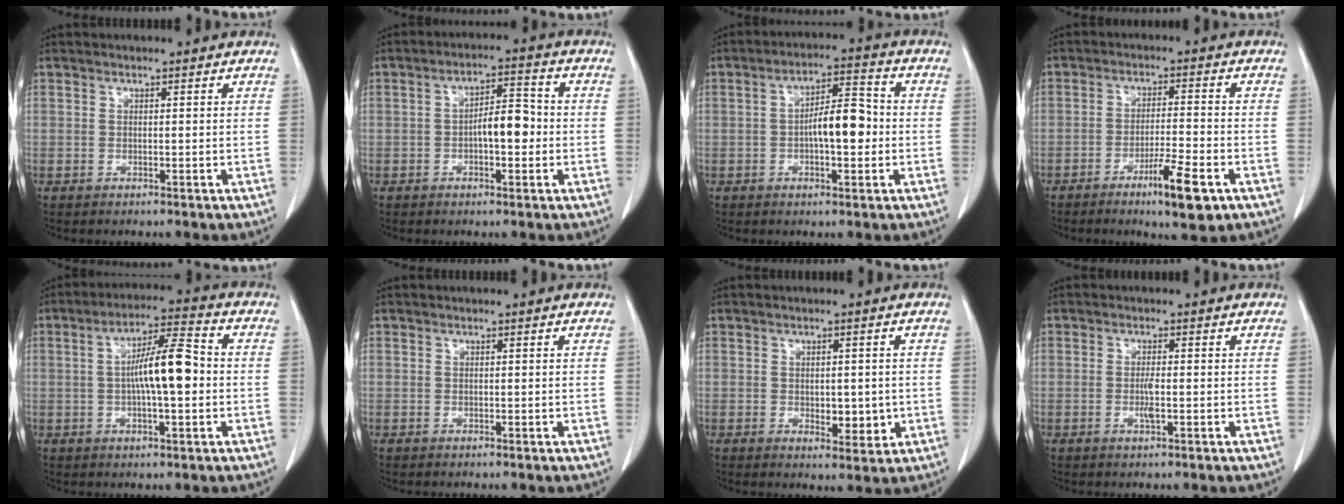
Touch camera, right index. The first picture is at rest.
{"total": 6.0, "force": [-1.0, 2.1, 5.5], "torque": [-0.091, 0.018, -0.017]}
{"total": 7.7, "force": [-0.9, 2.5, 7.2], "torque": [-0.125, 0.019, -0.016]}
{"total": 7.9, "force": [-4.3, 0.7, 6.5], "torque": [-0.108, -0.010, -0.065]}
{"total": 9.6, "force": [-0.2, 1.7, 9.4], "torque": [-0.168, 0.017, -0.010]}
{"total": 0.0}
{"total": 4.1, "force": [-0.6, 2.1, 3.5], "torque": [-0.043, -0.004, -0.001]}
{"total": 2.0, "force": [-0.6, 0.2, 1.9], "torque": [-0.039, -0.002, -0.011]}